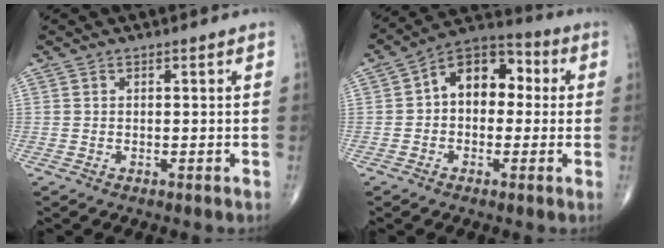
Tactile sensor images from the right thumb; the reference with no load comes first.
{"total": 11.2, "force": [1.1, 7.6, 8.1], "torque": [-0.089, 0.034, 0.000]}